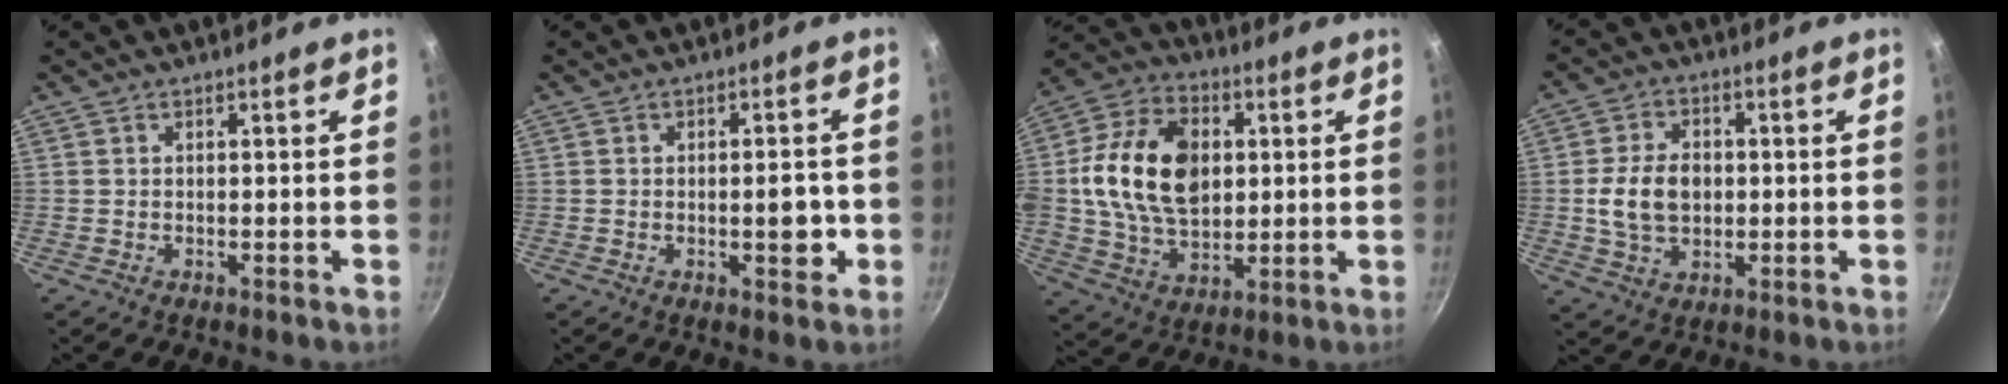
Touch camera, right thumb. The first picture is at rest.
{"total": 4.7, "force": [-1.0, 2.0, 4.2], "torque": [-0.036, 0.007, -0.013]}
{"total": 20.0, "force": [2.4, 13.6, 14.4], "torque": [-0.243, 0.006, 0.037]}
{"total": 9.2, "force": [0.0, 6.6, 6.5], "torque": [-0.103, 0.007, -0.002]}